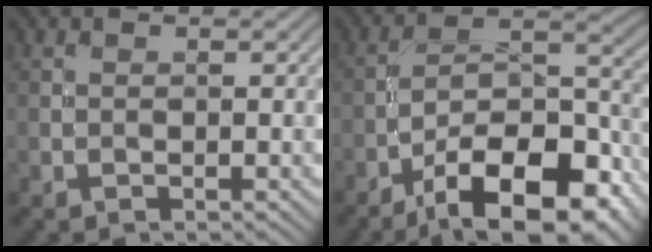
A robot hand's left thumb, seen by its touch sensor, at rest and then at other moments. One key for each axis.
{"total": 16.3, "fx": -10.4, "fy": 6.4, "fz": 10.8, "tx": -0.177, "ty": -0.008, "tz": -0.170}